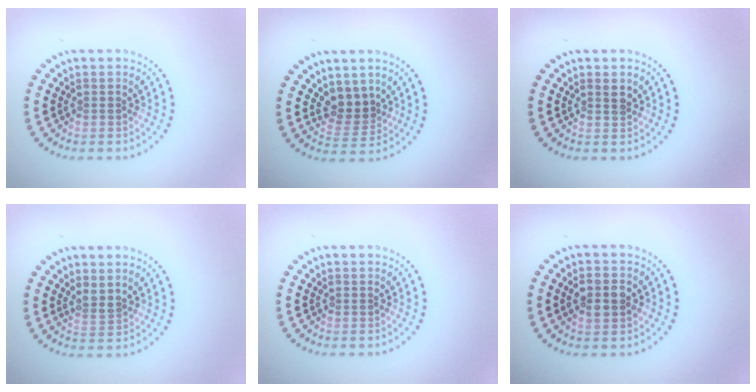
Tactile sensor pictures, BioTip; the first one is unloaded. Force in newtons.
{"total": 2.7, "press": 2.3, "slide": 1.5}
{"total": 1.3, "press": 1.1, "slide": 0.7}
{"total": 1.2, "press": 0.7, "slide": 0.9}
{"total": 0.0}
{"total": 2.9, "press": 2.9, "slide": 0.2}